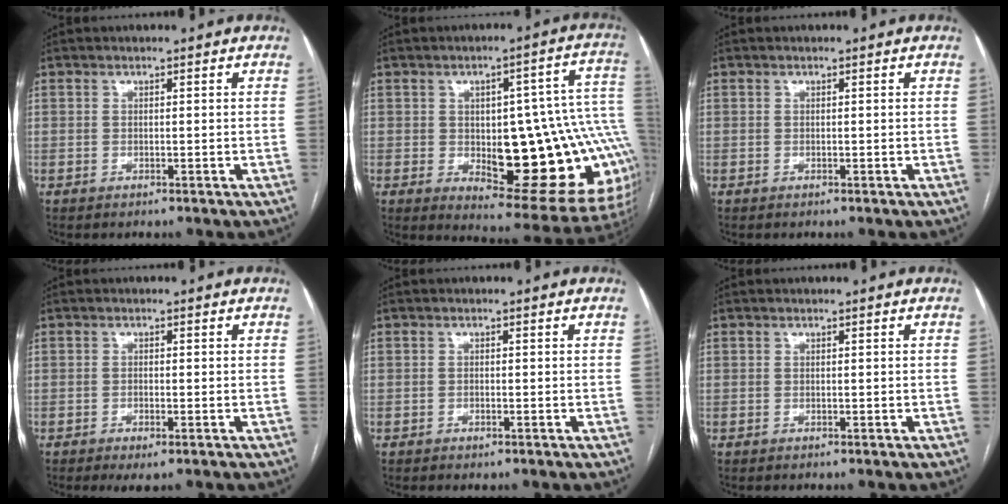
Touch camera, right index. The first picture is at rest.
{"total": 22.5, "force": [-2.7, 7.3, 21.1], "torque": [-0.174, 0.032, -0.009]}
{"total": 0.0}
{"total": 2.3, "force": [-1.3, 0.6, 1.9], "torque": [-0.031, -0.003, -0.017]}
{"total": 0.7, "force": [-0.5, 0.3, 0.5], "torque": [-0.007, -0.001, -0.004]}
{"total": 0.0}